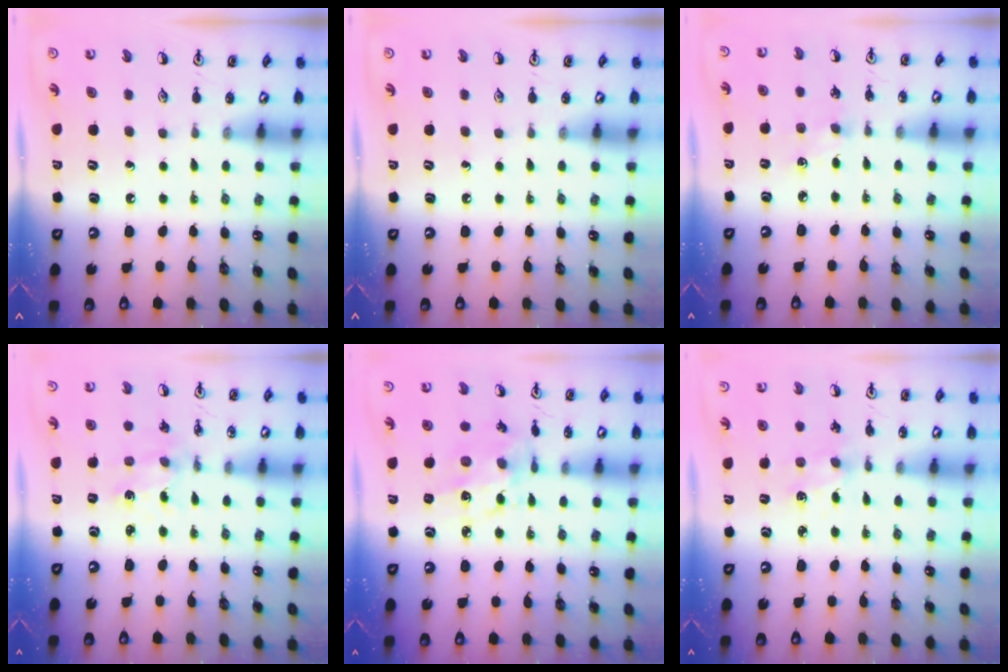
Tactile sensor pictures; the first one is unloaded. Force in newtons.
{"total": 0.0}
{"total": 4.3, "press": 4.3, "slide": 0.5}
{"total": 1.5, "press": 1.5, "slide": 0.3}
{"total": 8.5, "press": 8.5, "slide": 0.8}
{"total": 1.9, "press": 1.9, "slide": 0.3}